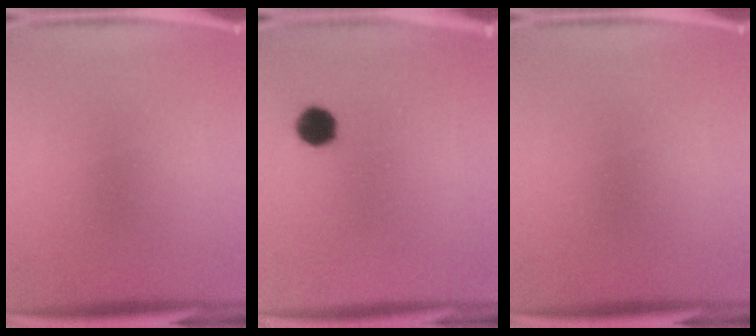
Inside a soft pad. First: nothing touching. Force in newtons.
{"total": 5.3}
{"total": 0.0}